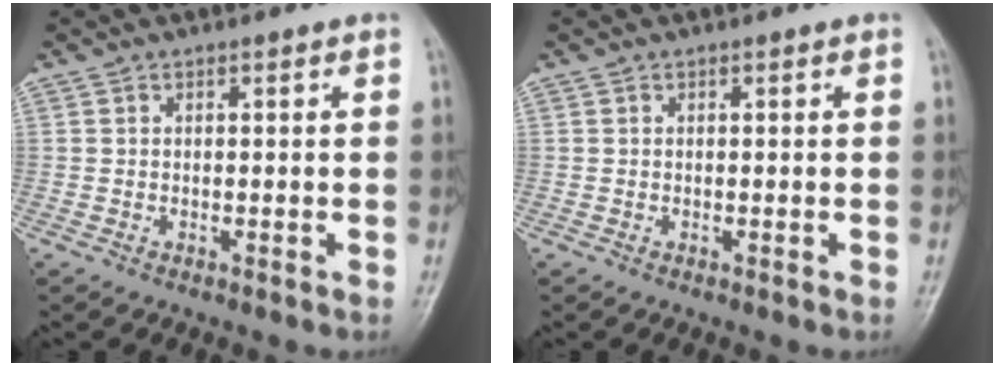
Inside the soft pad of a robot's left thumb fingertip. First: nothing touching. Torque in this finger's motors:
{"motor_torque": [0.01, 0.00, -0.07, -0.08, 0.00]}